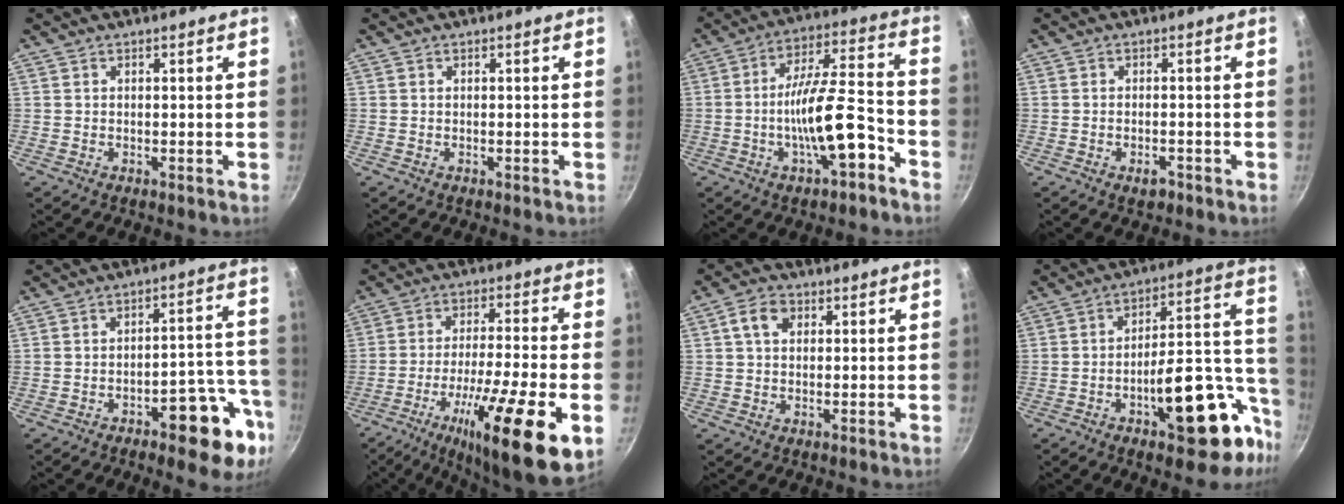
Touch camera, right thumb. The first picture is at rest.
{"total": 0.0}
{"total": 14.1, "force": [-5.7, 4.1, 12.2], "torque": [-0.187, 0.049, -0.099]}
{"total": 2.4, "force": [-1.5, 1.1, 1.5], "torque": [-0.021, 0.011, -0.021]}
{"total": 13.9, "force": [-6.8, 5.4, 10.8], "torque": [-0.093, 0.055, -0.087]}
{"total": 22.2, "force": [-8.6, 4.7, 19.9], "torque": [-0.307, 0.021, -0.141]}
{"total": 4.8, "force": [1.5, 3.3, 3.1], "torque": [-0.051, 0.007, 0.019]}
{"total": 22.7, "force": [-9.3, 9.8, 18.2], "torque": [-0.192, 0.060, -0.127]}